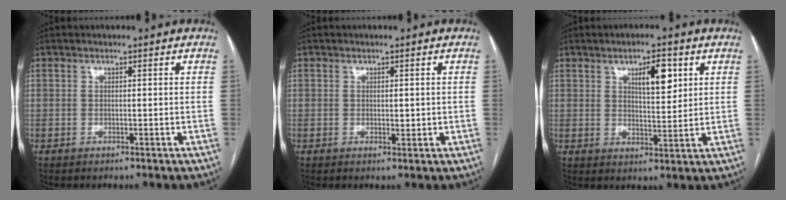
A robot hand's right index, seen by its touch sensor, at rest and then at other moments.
{"total": 1.4, "force": [0.1, 0.6, 1.2], "torque": [-0.016, -0.004, 0.004]}
{"total": 6.2, "force": [2.8, 1.8, 5.2], "torque": [-0.085, 0.002, 0.046]}